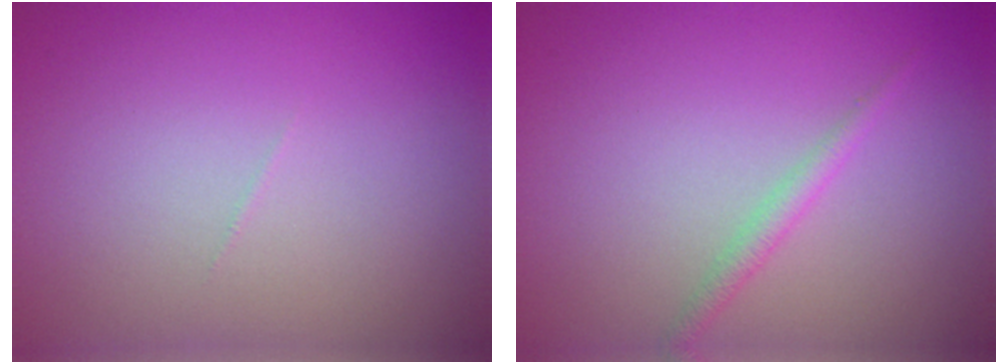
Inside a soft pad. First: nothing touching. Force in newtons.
{"total": 1.3, "press": 1.3, "slide": 0.1}